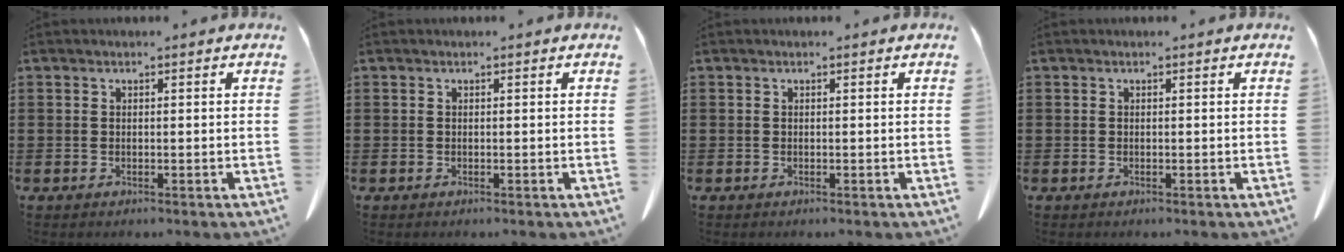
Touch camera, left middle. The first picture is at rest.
{"total": 0.0}
{"total": 0.0}
{"total": 0.0}